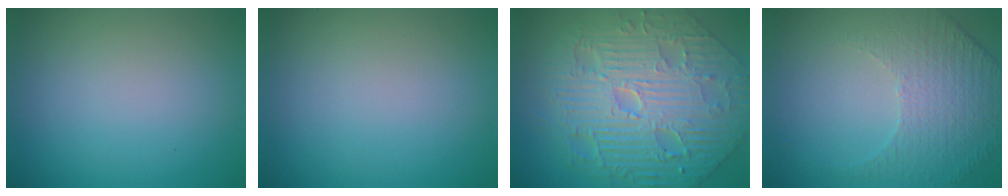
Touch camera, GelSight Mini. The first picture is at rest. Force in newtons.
{"total": 0.0}
{"total": 11.5, "press": 7.9, "slide": 8.4}
{"total": 5.2, "press": 3.4, "slide": 4.0}